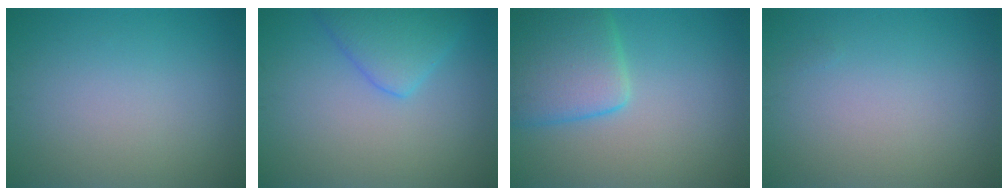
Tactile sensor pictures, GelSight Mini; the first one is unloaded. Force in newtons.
{"total": 3.8, "press": 3.8, "slide": 0.3}
{"total": 6.2, "press": 6.1, "slide": 0.4}
{"total": 0.0}